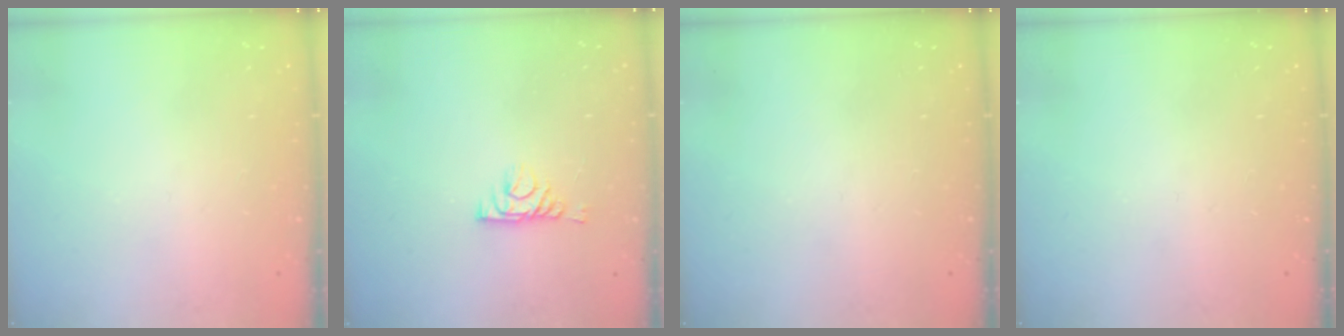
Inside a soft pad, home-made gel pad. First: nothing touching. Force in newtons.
{"total": 6.0, "press": 5.9, "slide": 0.8}
{"total": 0.0}
{"total": 0.0}